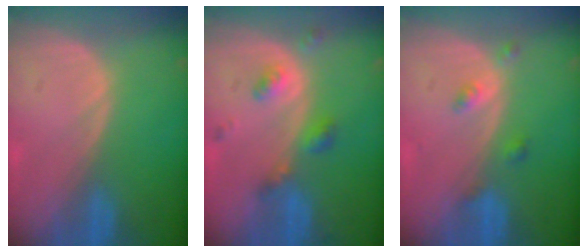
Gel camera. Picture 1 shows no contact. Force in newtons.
{"total": 4.8, "press": 4.4, "slide": 2.1}
{"total": 2.5, "press": 2.5, "slide": 0.2}